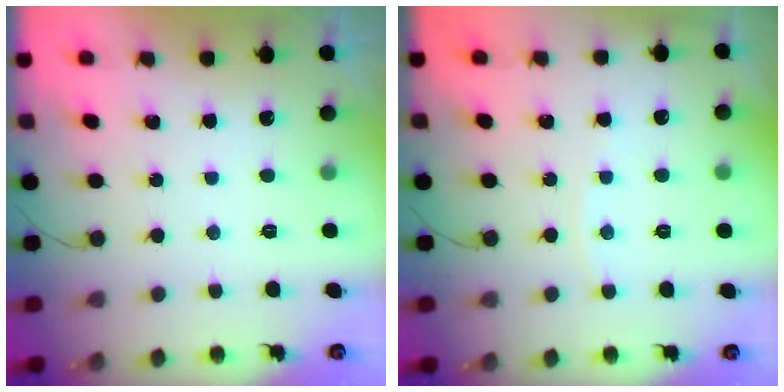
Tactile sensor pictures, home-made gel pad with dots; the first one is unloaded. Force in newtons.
{"total": 2.9, "press": 2.8, "slide": 0.4}